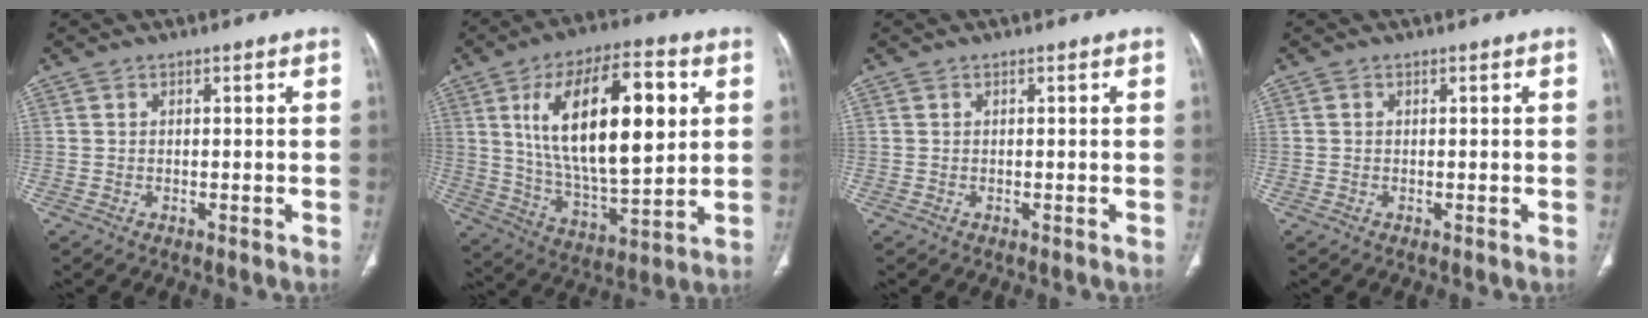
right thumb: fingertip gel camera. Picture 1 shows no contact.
{"total": 24.4, "force": [6.1, 10.2, 21.3], "torque": [-0.339, -0.017, 0.104]}
{"total": 0.0}
{"total": 0.0}